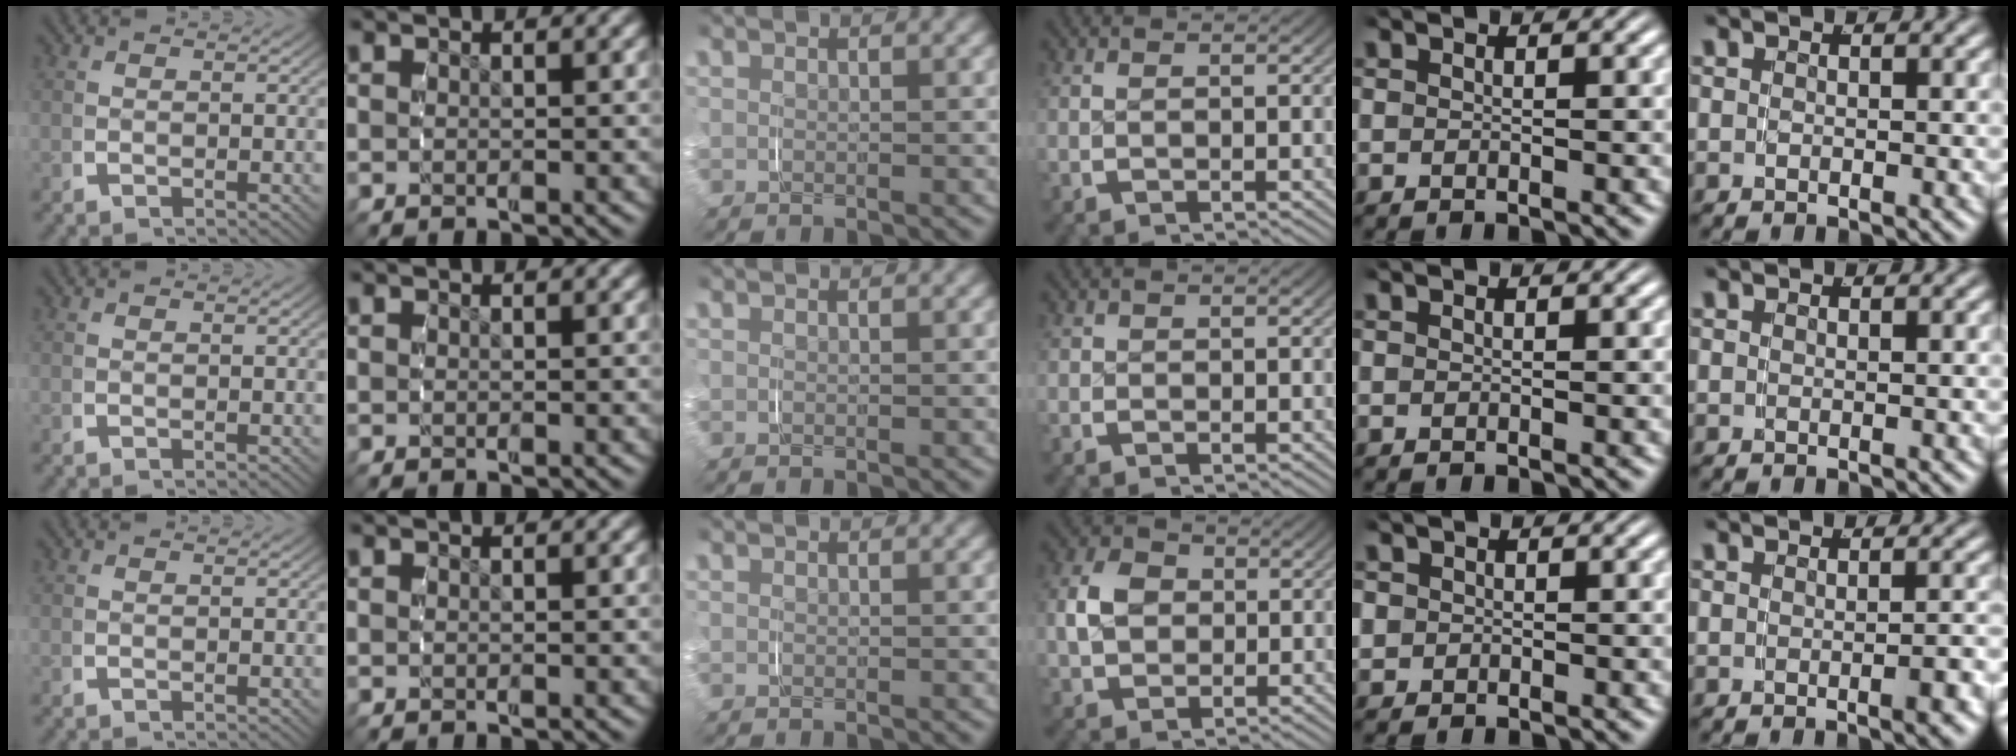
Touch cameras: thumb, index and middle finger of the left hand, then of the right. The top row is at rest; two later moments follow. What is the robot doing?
{"motion": "grasp_and_lifting", "object": "ribbon"}